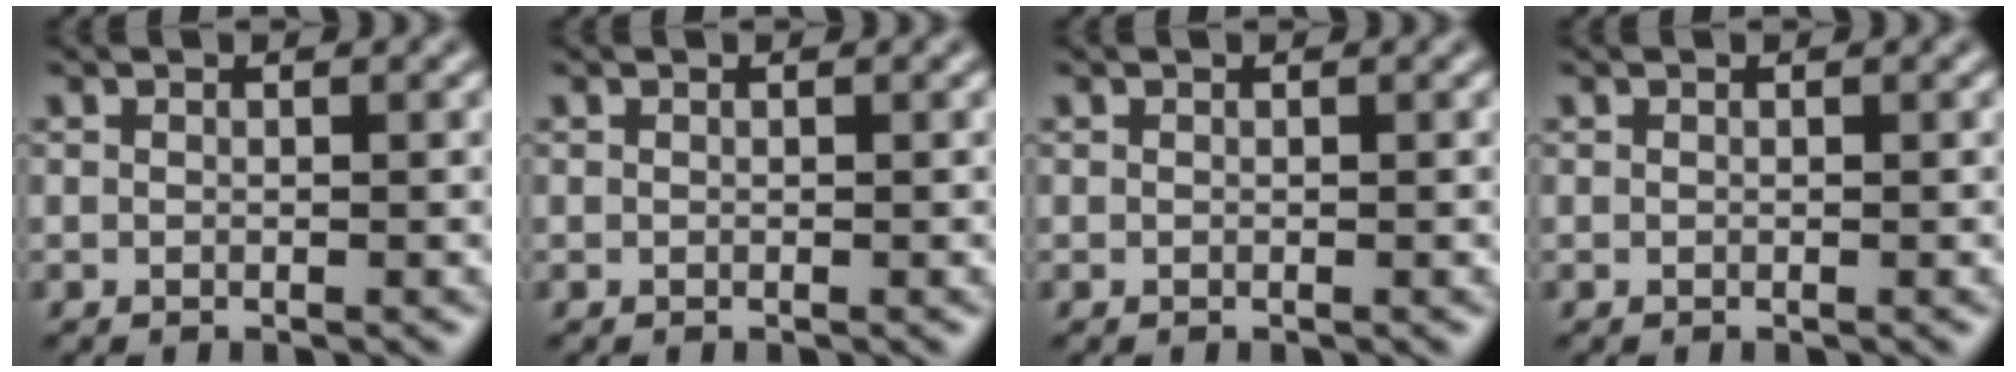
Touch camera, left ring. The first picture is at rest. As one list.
[{"total": 0.0}, {"total": 0.0}, {"total": 0.0}]